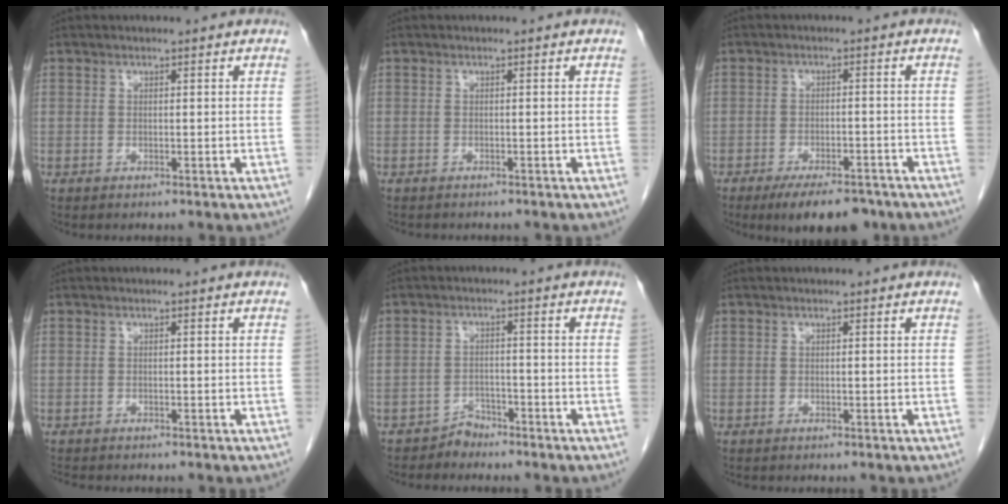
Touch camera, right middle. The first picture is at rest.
{"total": 2.8, "force": [-2.4, 0.9, 1.0], "torque": [-0.014, -0.004, -0.027]}
{"total": 8.6, "force": [-6.6, 3.0, 4.6], "torque": [-0.064, -0.003, -0.100]}
{"total": 3.5, "force": [-3.1, 0.8, 1.4], "torque": [-0.020, -0.007, -0.045]}
{"total": 2.5, "force": [-2.2, 0.9, -0.5], "torque": [0.010, 0.002, -0.039]}
{"total": 0.6, "force": [-0.6, 0.1, 0.2], "torque": [-0.004, 0.000, -0.009]}